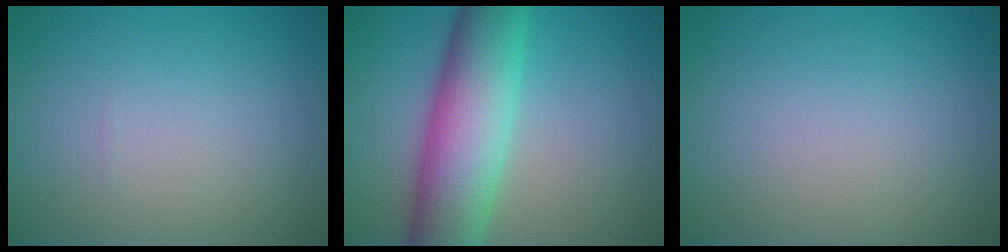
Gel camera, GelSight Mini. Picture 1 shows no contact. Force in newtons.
{"total": 9.9, "press": 9.9, "slide": 0.2}
{"total": 0.0}